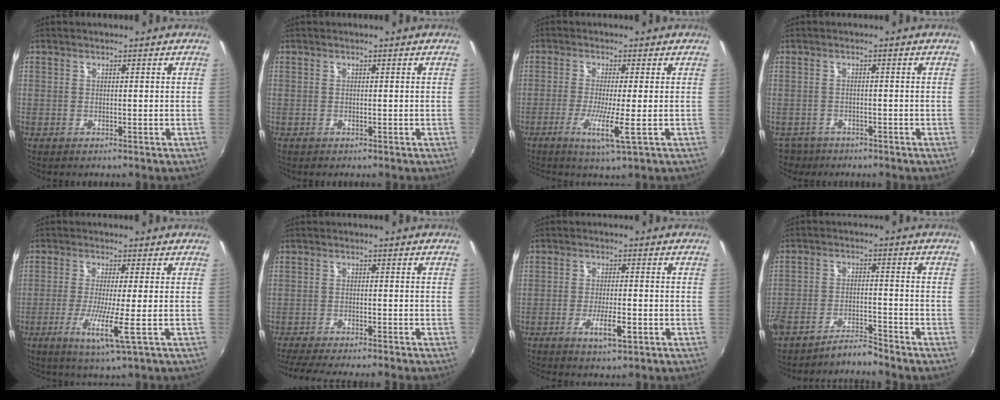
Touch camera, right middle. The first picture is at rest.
{"total": 0.0}
{"total": 5.4, "force": [-1.8, -0.9, 5.0], "torque": [-0.110, -0.014, -0.040]}
{"total": 4.0, "force": [-3.0, 2.5, 0.8], "torque": [-0.028, -0.006, -0.049]}
{"total": 6.3, "force": [-2.2, -0.9, 5.9], "torque": [-0.127, -0.017, -0.046]}
{"total": 9.3, "force": [-8.3, -0.2, 4.3], "torque": [-0.102, -0.022, -0.130]}
{"total": 4.7, "force": [-2.4, 0.8, 4.0], "torque": [-0.084, -0.007, -0.039]}
{"total": 5.3, "force": [-5.2, 0.1, 1.0], "torque": [-0.033, 0.008, -0.099]}